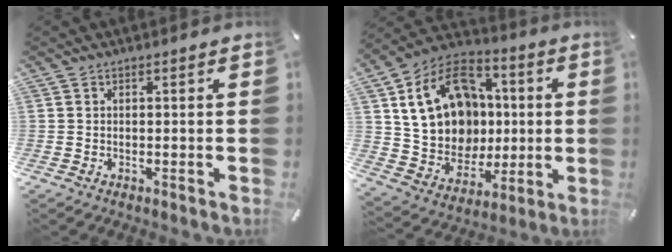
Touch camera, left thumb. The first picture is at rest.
{"total": 20.3, "force": [3.4, 16.9, 10.8], "torque": [-0.198, 0.001, 0.078]}